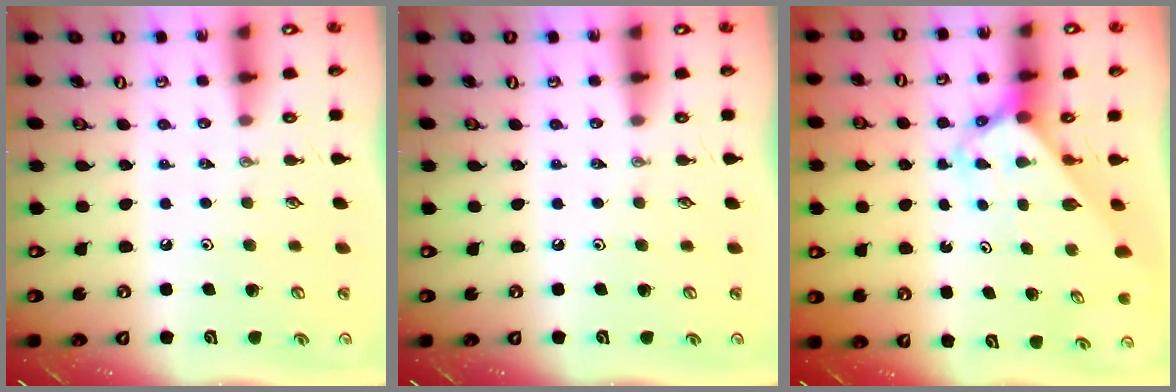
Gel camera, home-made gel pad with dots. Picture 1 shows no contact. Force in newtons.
{"total": 0.0}
{"total": 2.8, "press": 2.8, "slide": 0.1}